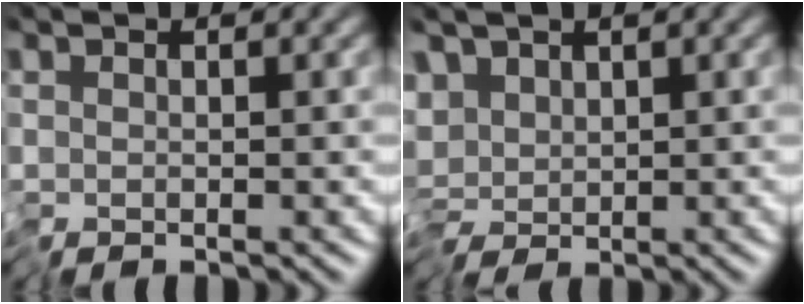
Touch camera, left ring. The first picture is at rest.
{"total": 2.9, "force": [0.2, 1.7, 2.3], "torque": [-0.031, 0.007, -0.006]}